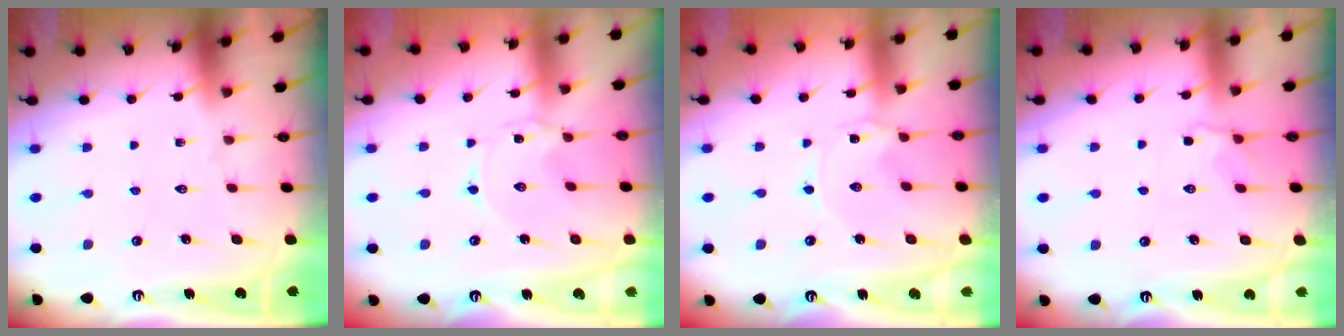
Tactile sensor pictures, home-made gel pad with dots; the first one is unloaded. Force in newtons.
{"total": 0.0}
{"total": 0.0}
{"total": 3.0, "press": 2.5, "slide": 1.6}